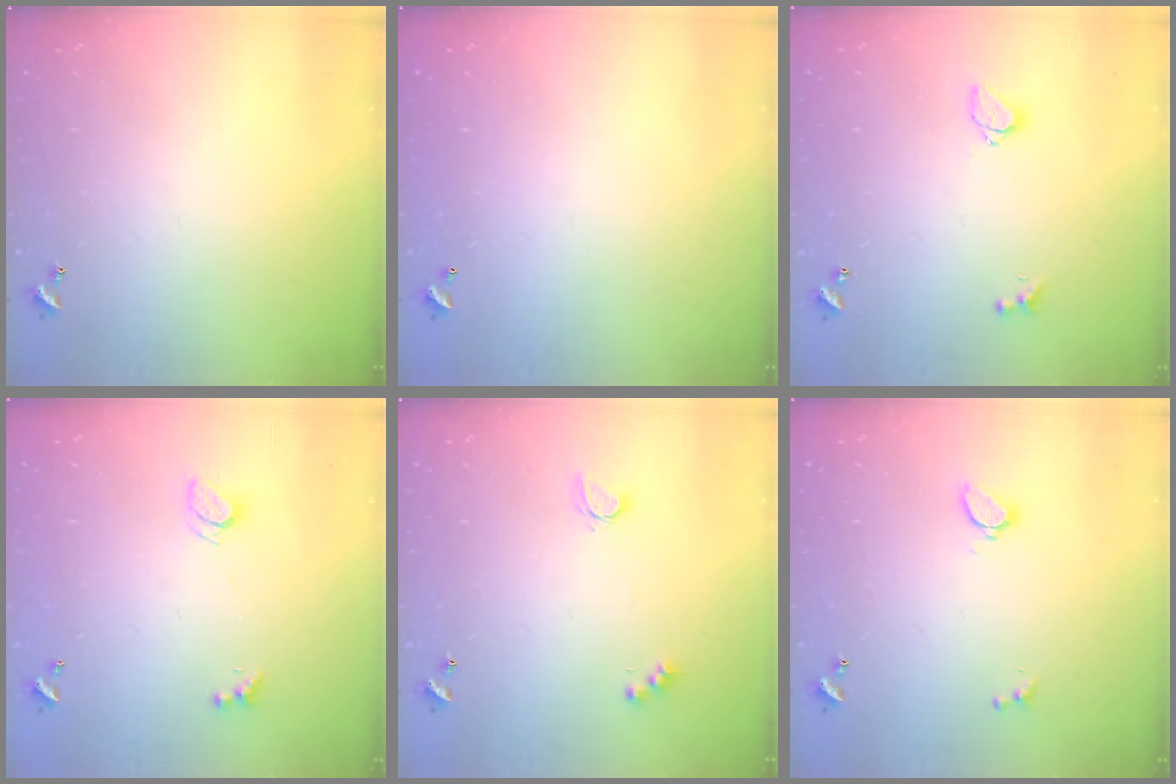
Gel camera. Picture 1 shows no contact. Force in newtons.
{"total": 2.7, "press": 2.7, "slide": 0.1}
{"total": 3.0, "press": 2.9, "slide": 0.8}
{"total": 2.5, "press": 2.5, "slide": 0.6}
{"total": 2.7, "press": 2.7, "slide": 0.5}
{"total": 2.9, "press": 2.3, "slide": 1.9}